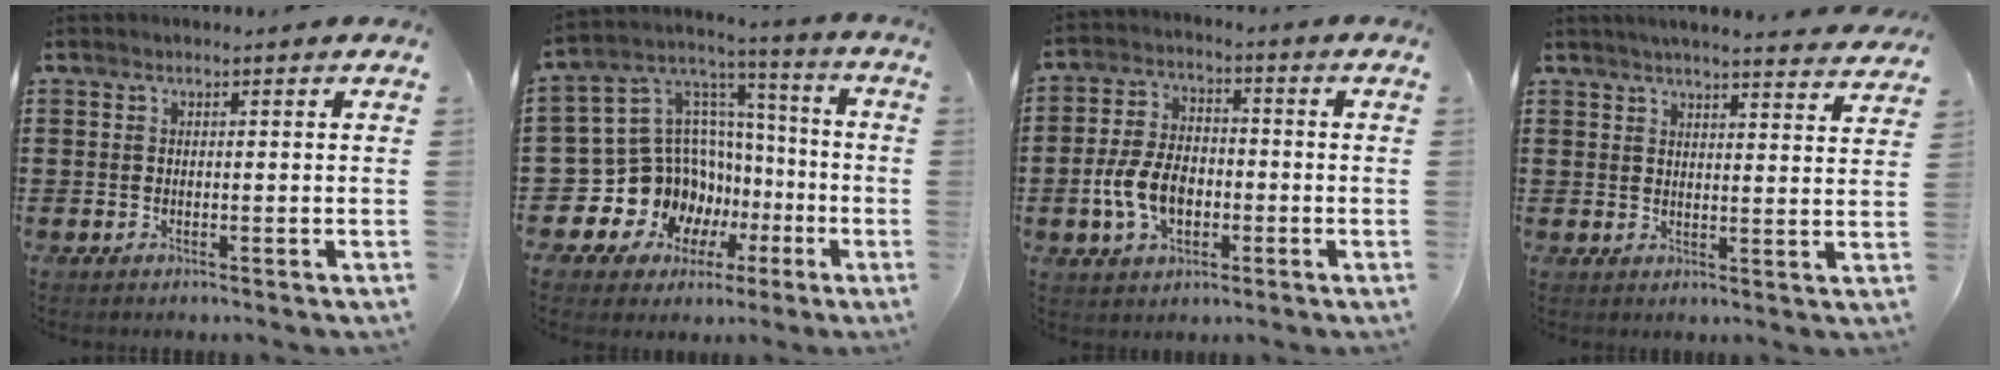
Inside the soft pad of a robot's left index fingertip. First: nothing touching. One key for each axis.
{"total": 13.1, "fx": -3.9, "fy": 12.1, "fz": 3.4, "tx": -0.119, "ty": -0.025, "tz": -0.040}
{"total": 8.3, "fx": -2.1, "fy": 5.1, "fz": 6.2, "tx": -0.150, "ty": 0.002, "tz": -0.047}
{"total": 3.8, "fx": 3.7, "fy": -0.4, "fz": 0.8, "tx": -0.031, "ty": -0.021, "tz": 0.063}